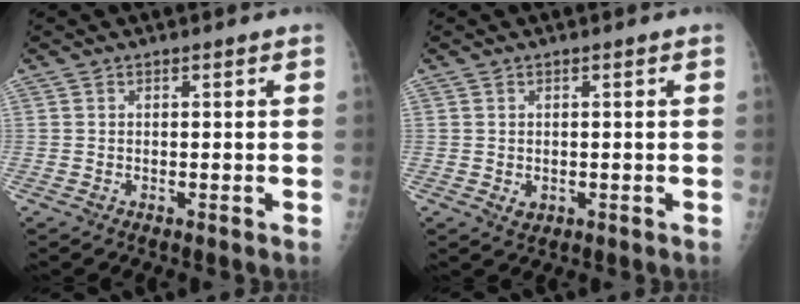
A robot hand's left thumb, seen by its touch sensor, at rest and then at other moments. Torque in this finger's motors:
{"motor_torque": [-0.04, 0.04, -0.05, -0.07, 0.00]}